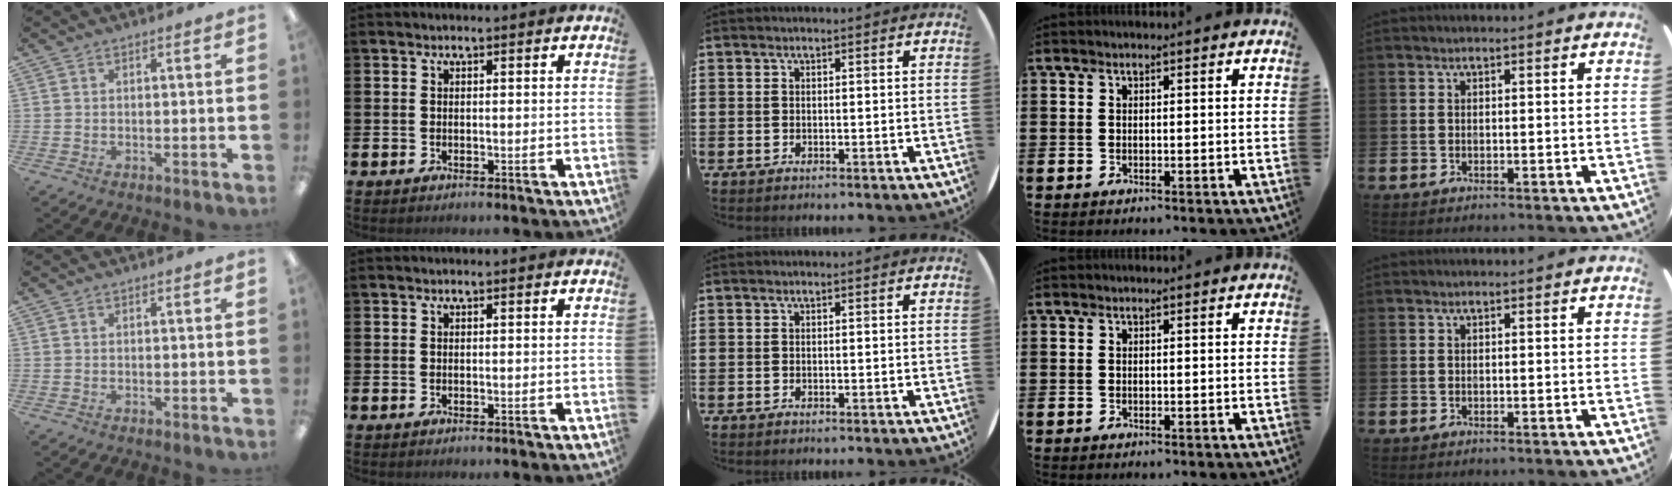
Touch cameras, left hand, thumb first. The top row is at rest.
{}